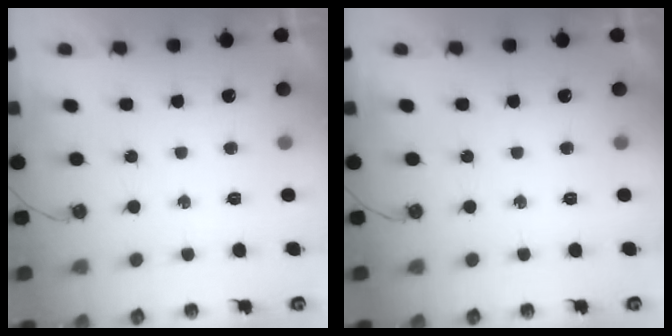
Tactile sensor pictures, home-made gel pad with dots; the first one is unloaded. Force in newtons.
{"total": 0.0}